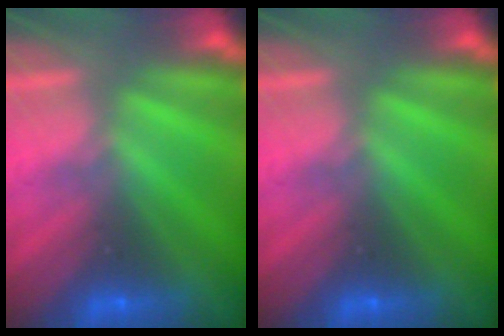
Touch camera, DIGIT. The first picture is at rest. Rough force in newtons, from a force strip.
{"total": 0.0}